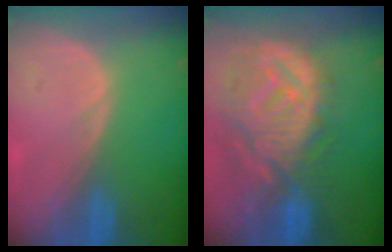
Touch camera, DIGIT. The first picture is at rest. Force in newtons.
{"total": 12.4, "press": 11.1, "slide": 5.5}